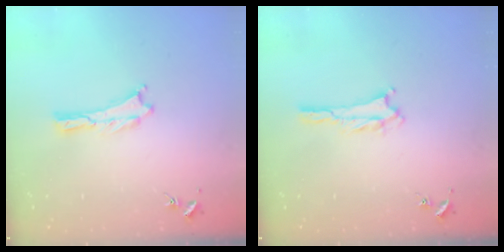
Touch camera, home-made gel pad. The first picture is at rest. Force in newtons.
{"total": 2.1, "press": 2.1, "slide": 0.3}